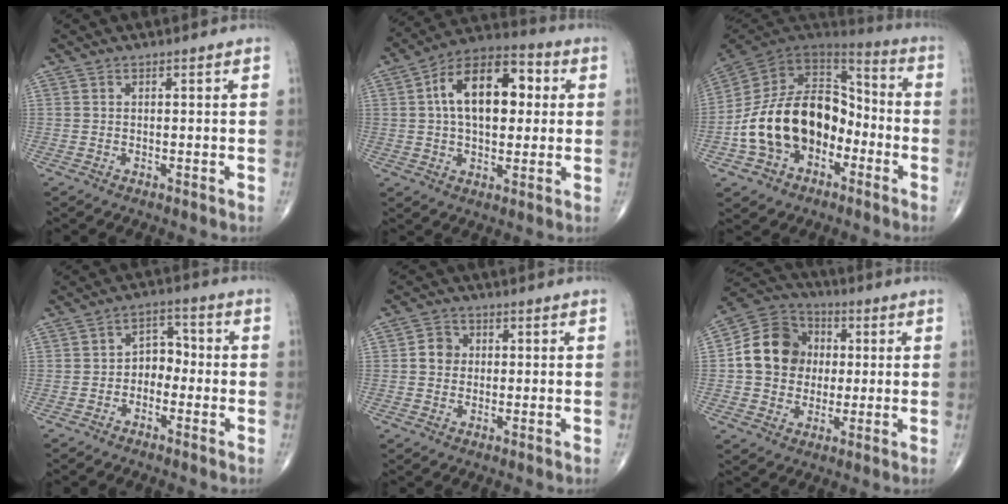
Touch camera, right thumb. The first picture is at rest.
{"total": 16.7, "force": [2.9, 9.6, 13.3], "torque": [-0.194, 0.024, 0.040]}
{"total": 21.2, "force": [-5.8, 15.0, 13.9], "torque": [-0.220, 0.069, -0.100]}
{"total": 5.1, "force": [-1.5, 3.9, 3.0], "torque": [-0.023, 0.031, -0.041]}
{"total": 3.7, "force": [0.2, 3.4, 1.5], "torque": [-0.008, 0.006, -0.003]}
{"total": 13.4, "force": [1.0, 11.7, 6.6], "torque": [-0.089, 0.019, 0.010]}